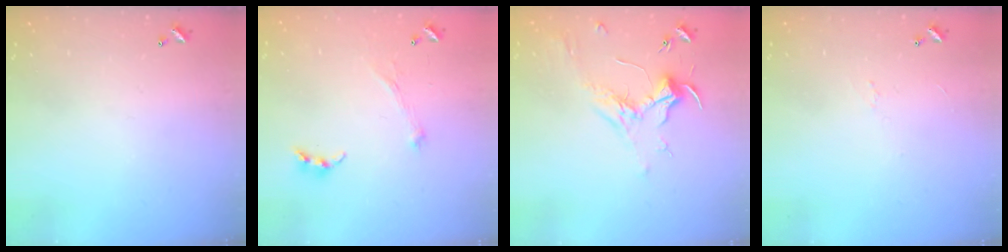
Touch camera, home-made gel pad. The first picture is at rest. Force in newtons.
{"total": 2.1, "press": 2.0, "slide": 0.7}
{"total": 1.8, "press": 1.6, "slide": 0.6}
{"total": 2.3, "press": 2.2, "slide": 0.6}